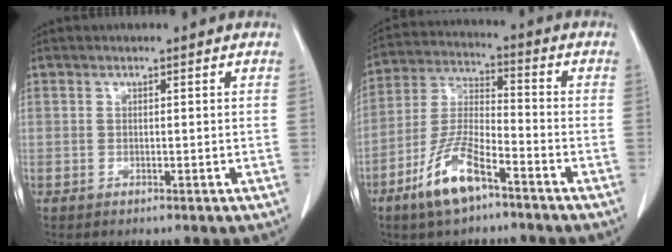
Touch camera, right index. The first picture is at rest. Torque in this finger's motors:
{"motor_torque": [1.23, -0.90, 0.26, 0.13]}